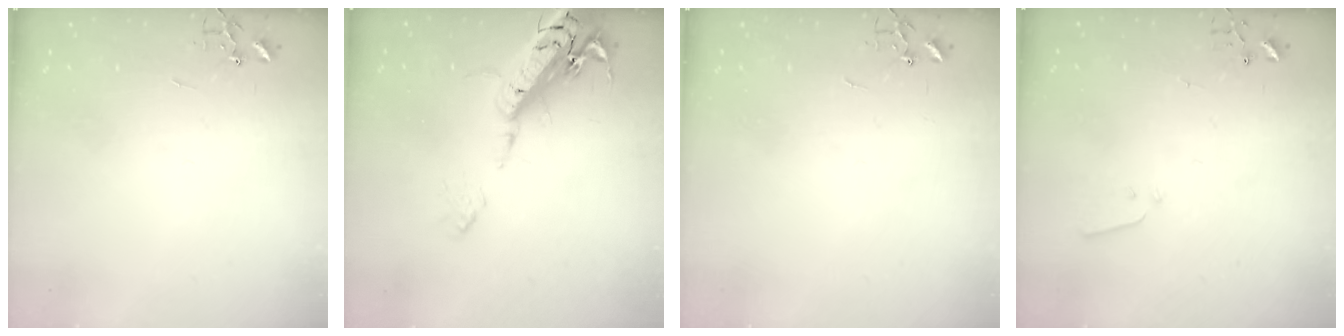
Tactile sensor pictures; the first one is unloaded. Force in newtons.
{"total": 22.4, "press": 22.0, "slide": 4.3}
{"total": 0.0}
{"total": 2.2, "press": 2.1, "slide": 0.3}